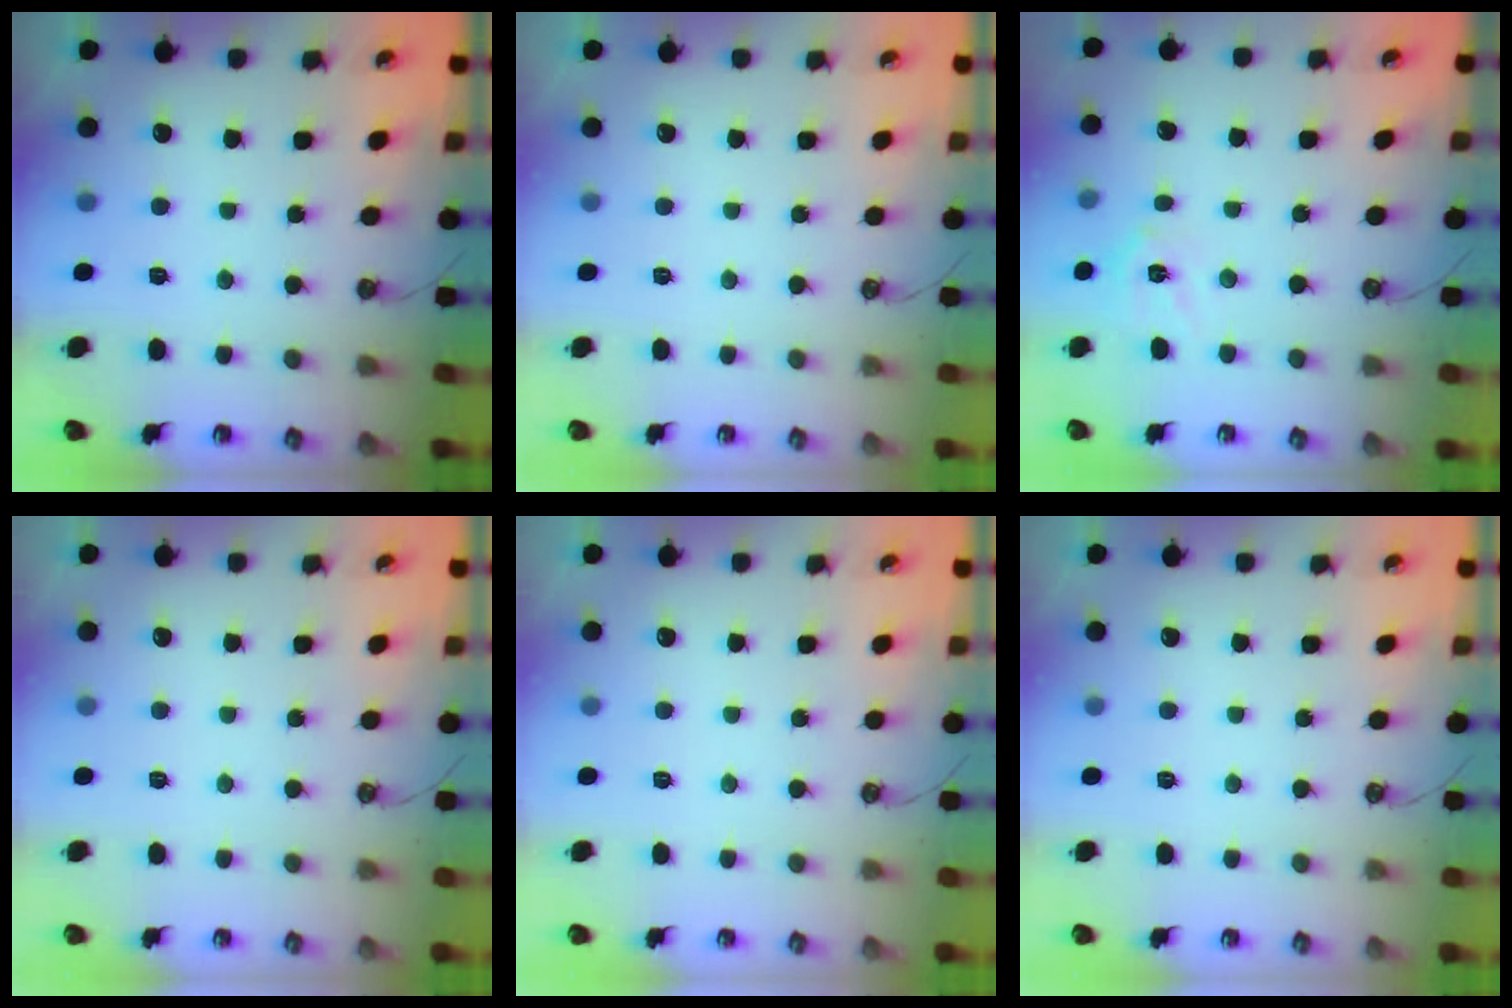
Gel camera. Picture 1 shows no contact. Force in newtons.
{"total": 0.0}
{"total": 7.9, "press": 7.8, "slide": 0.9}
{"total": 0.0}
{"total": 0.0}
{"total": 0.0}